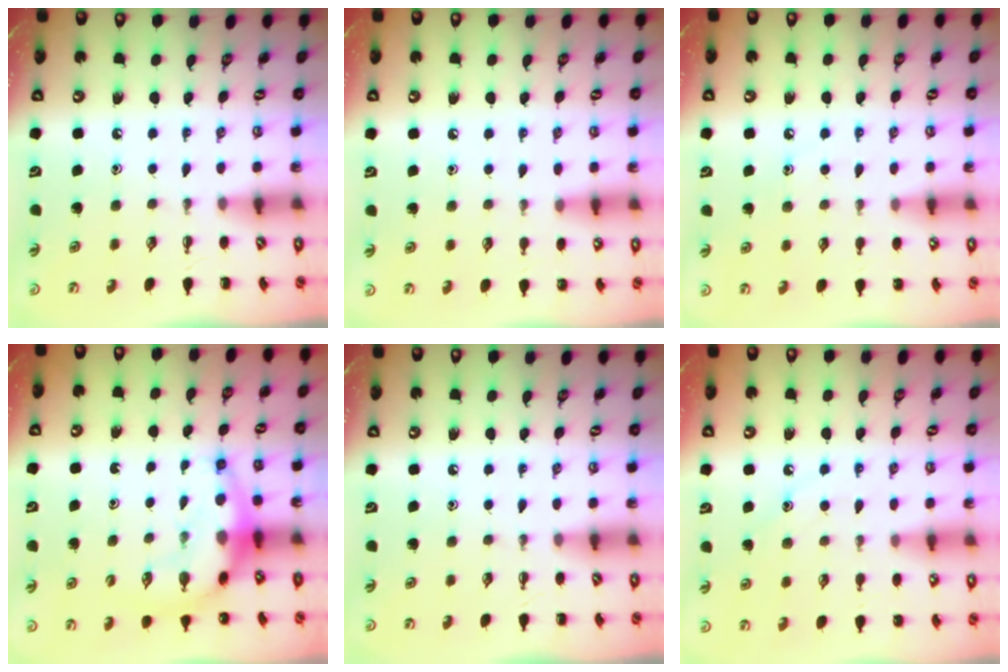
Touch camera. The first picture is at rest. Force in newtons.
{"total": 5.8, "press": 5.4, "slide": 1.9}
{"total": 7.6, "press": 7.4, "slide": 1.7}
{"total": 9.6, "press": 9.3, "slide": 2.4}
{"total": 0.0}
{"total": 8.7, "press": 8.5, "slide": 1.5}